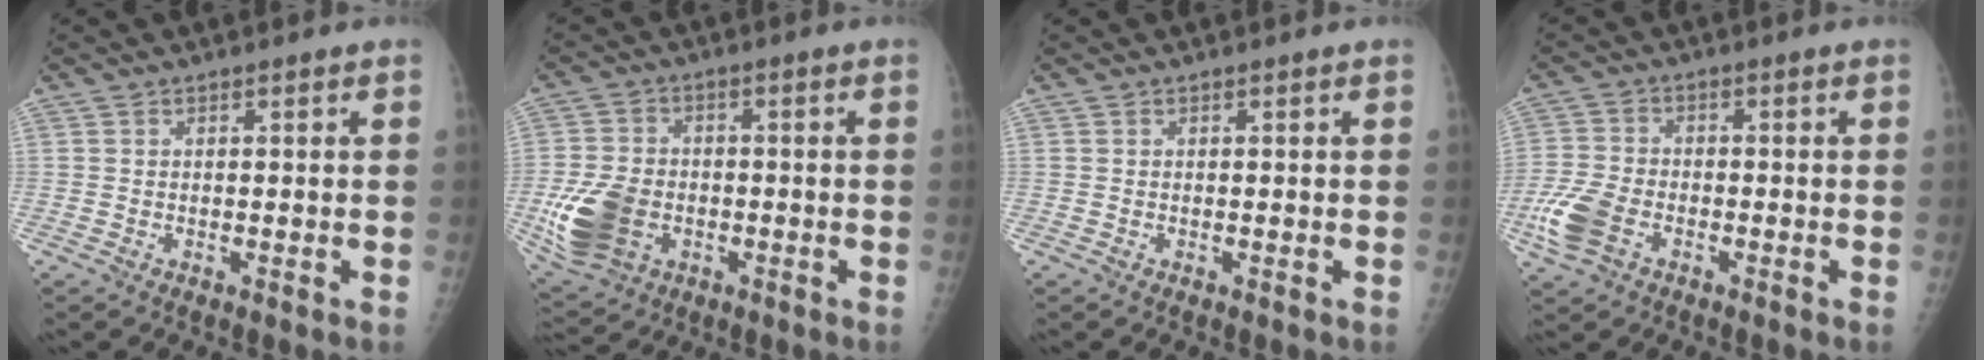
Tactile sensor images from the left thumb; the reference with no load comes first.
{"total": 11.9, "force": [-3.0, 8.7, 7.7], "torque": [-0.146, 0.005, -0.046]}
{"total": 0.0}
{"total": 7.9, "force": [-3.3, 5.0, 5.2], "torque": [-0.126, 0.008, -0.065]}